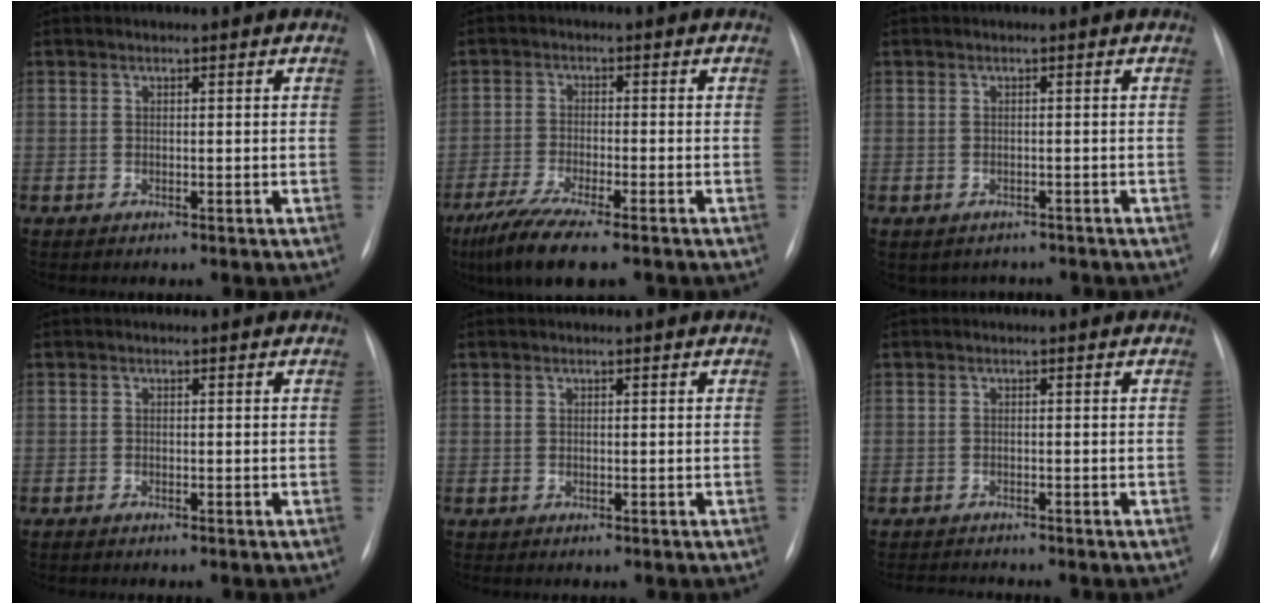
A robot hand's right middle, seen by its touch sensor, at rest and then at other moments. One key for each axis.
{"total": 9.9, "fx": -7.3, "fy": 1.2, "fz": 6.6, "tx": -0.119, "ty": -0.025, "tz": -0.121}
{"total": 3.2, "fx": -2.6, "fy": 1.8, "fz": 0.2, "tx": -0.002, "ty": 0.011, "tz": -0.030}
{"total": 0.6, "fx": -0.5, "fy": 0.1, "fz": 0.3, "tx": -0.009, "ty": -0.002, "tz": -0.009}
{"total": 0.0}
{"total": 2.8, "fx": -2.8, "fy": 0.2, "fz": 0.4, "tx": -0.004, "ty": -0.010, "tz": -0.043}